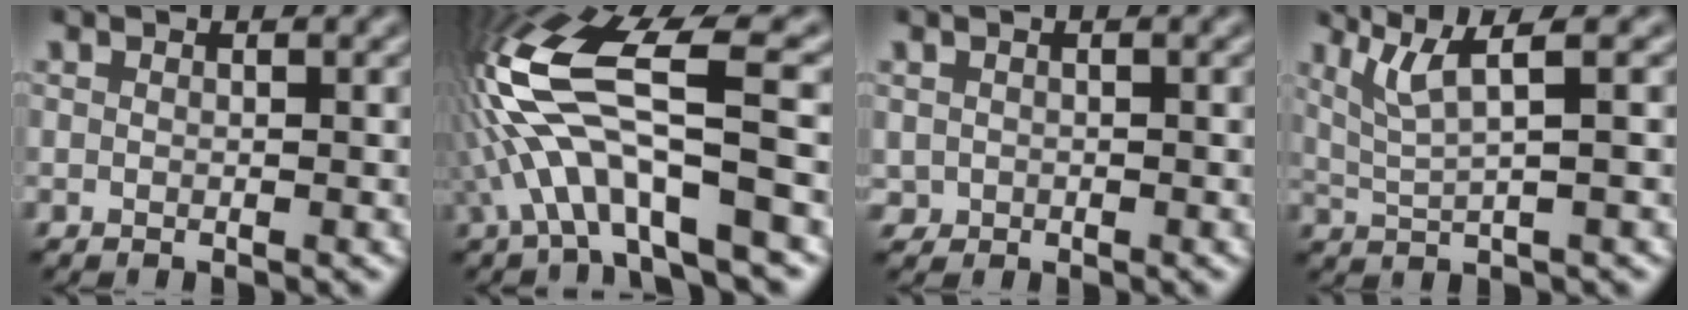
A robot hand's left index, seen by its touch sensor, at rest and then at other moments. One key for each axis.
{"total": 11.3, "fx": -1.2, "fy": 3.2, "fz": 10.8, "tx": -0.227, "ty": 0.020, "tz": -0.022}
{"total": 0.8, "fx": 0.0, "fy": 0.8, "fz": 0.1, "tx": -0.003, "ty": -0.004, "tz": 0.002}
{"total": 3.9, "fx": 2.1, "fy": 0.6, "fz": 3.2, "tx": -0.062, "ty": 0.004, "tz": 0.047}